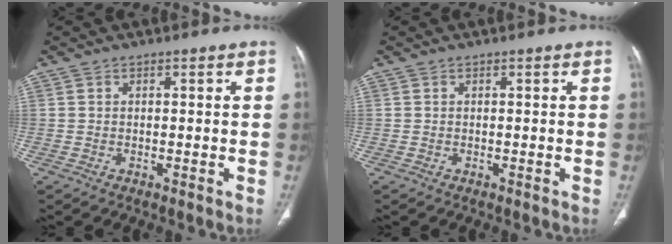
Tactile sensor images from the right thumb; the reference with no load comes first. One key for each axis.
{"total": 0.0}